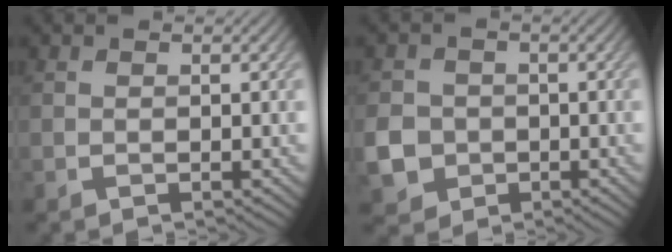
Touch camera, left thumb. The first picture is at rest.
{"total": 5.5, "force": [-1.4, 5.0, 2.0], "torque": [-0.059, -0.017, -0.041]}